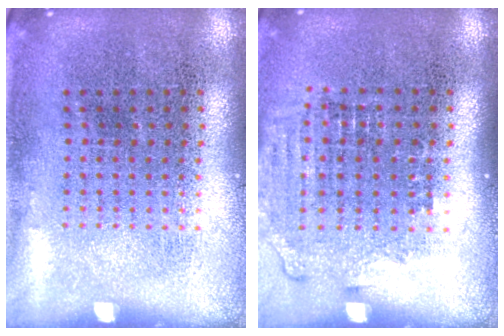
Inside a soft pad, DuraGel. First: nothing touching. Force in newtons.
{"total": 1.4, "press": 1.2, "slide": 0.6}